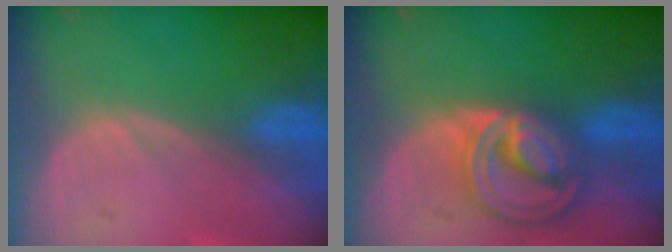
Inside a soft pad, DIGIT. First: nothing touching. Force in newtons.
{"total": 8.7, "press": 7.3, "slide": 4.7}